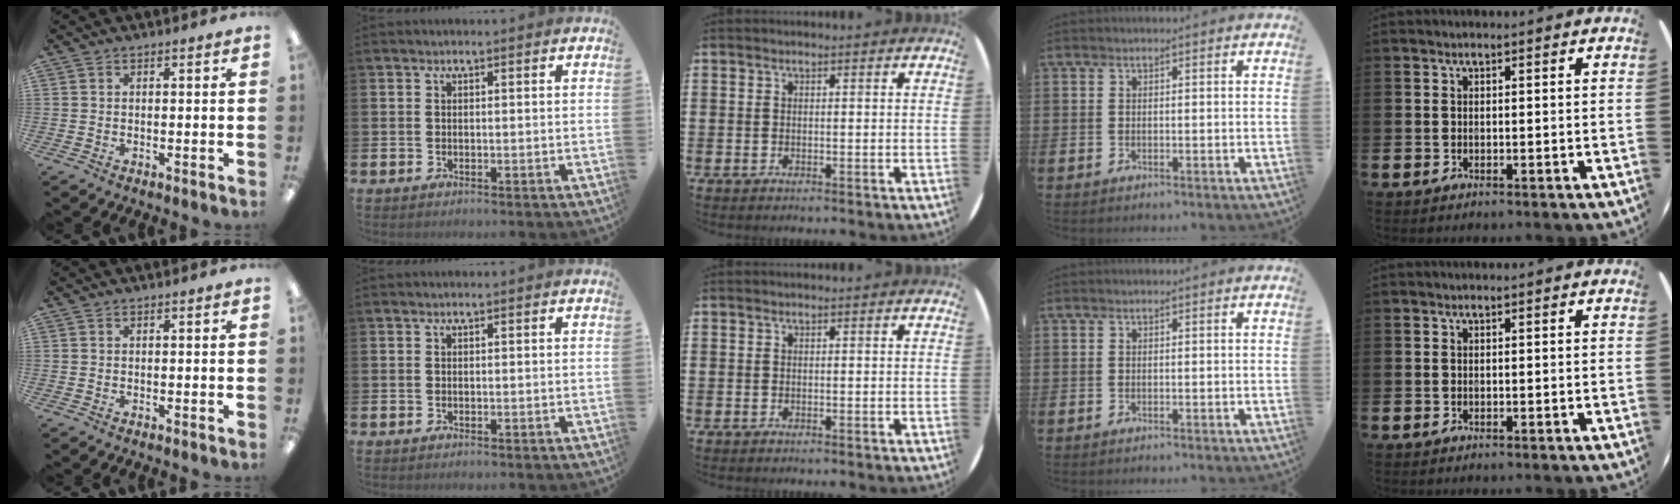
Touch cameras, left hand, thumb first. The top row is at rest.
{}